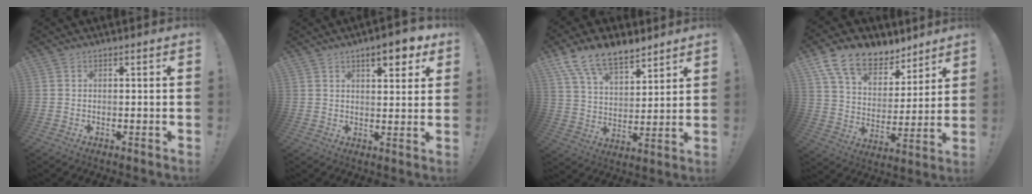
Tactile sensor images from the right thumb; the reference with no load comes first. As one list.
[{"total": 7.9, "force": [4.6, 2.6, 5.9], "torque": [-0.070, -0.022, 0.073]}, {"total": 13.7, "force": [10.3, 6.1, 6.8], "torque": [-0.126, -0.064, 0.193]}, {"total": 14.5, "force": [10.4, 7.9, 6.2], "torque": [-0.116, -0.071, 0.196]}]